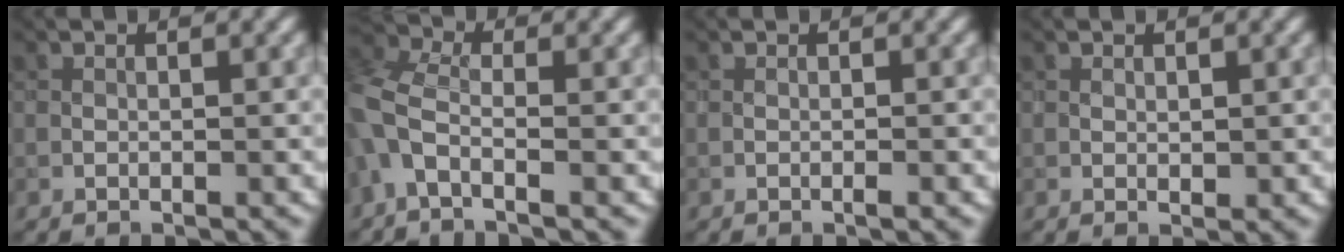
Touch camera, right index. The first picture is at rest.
{"total": 5.9, "force": [-1.6, 3.5, 4.5], "torque": [-0.124, -0.001, -0.050]}
{"total": 0.6, "force": [-0.3, 0.1, 0.5], "torque": [-0.010, -0.001, -0.004]}
{"total": 0.7, "force": [0.2, 0.5, 0.5], "torque": [-0.006, -0.002, 0.005]}